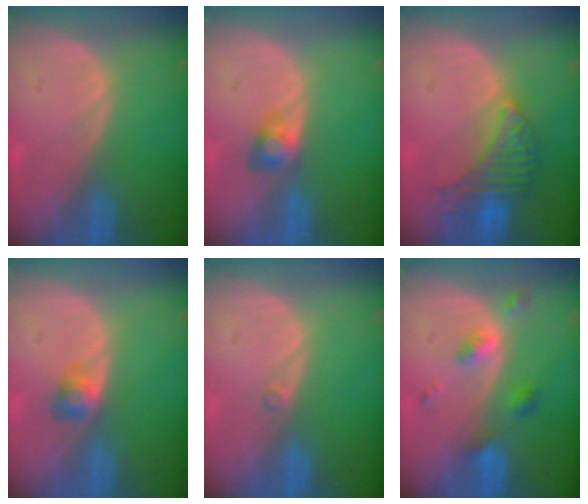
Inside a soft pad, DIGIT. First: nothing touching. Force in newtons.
{"total": 2.7, "press": 2.7, "slide": 0.0}
{"total": 6.7, "press": 6.6, "slide": 0.8}
{"total": 2.6, "press": 2.4, "slide": 0.9}
{"total": 0.5, "press": 0.5, "slide": 0.2}
{"total": 4.3, "press": 3.9, "slide": 1.7}